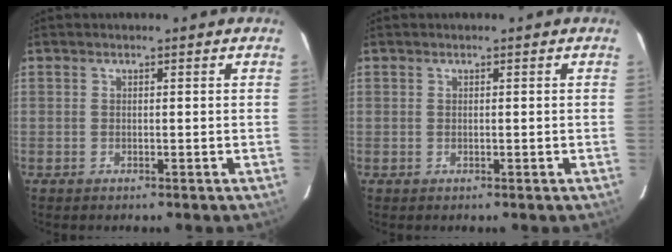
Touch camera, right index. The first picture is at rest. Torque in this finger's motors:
{"motor_torque": [0.00, 0.00, 0.00, 0.00]}